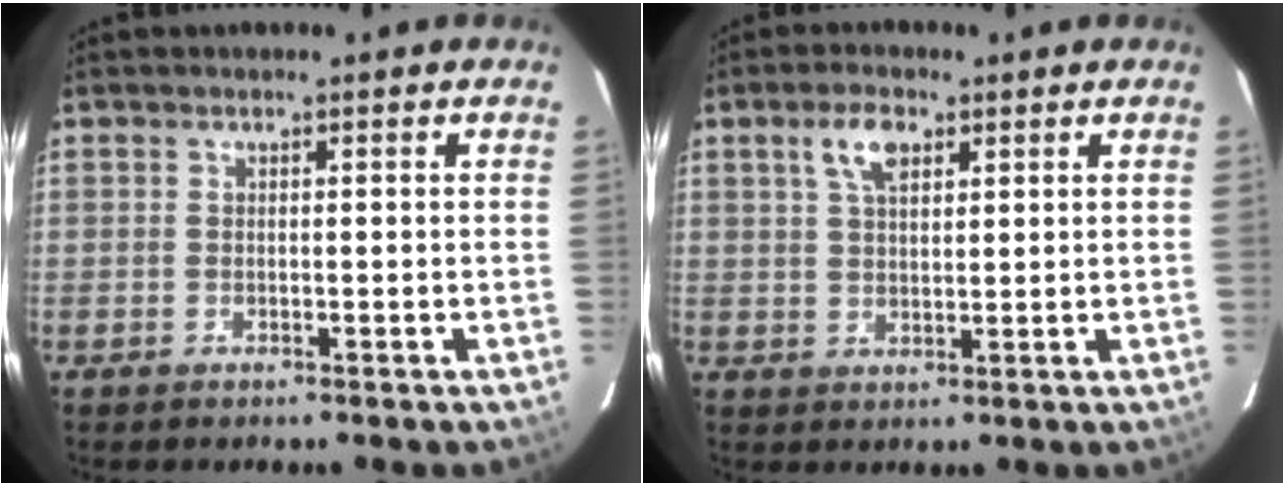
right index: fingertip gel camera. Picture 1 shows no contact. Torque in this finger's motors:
{"motor_torque": [0.14, 0.01, 0.13, 0.05]}